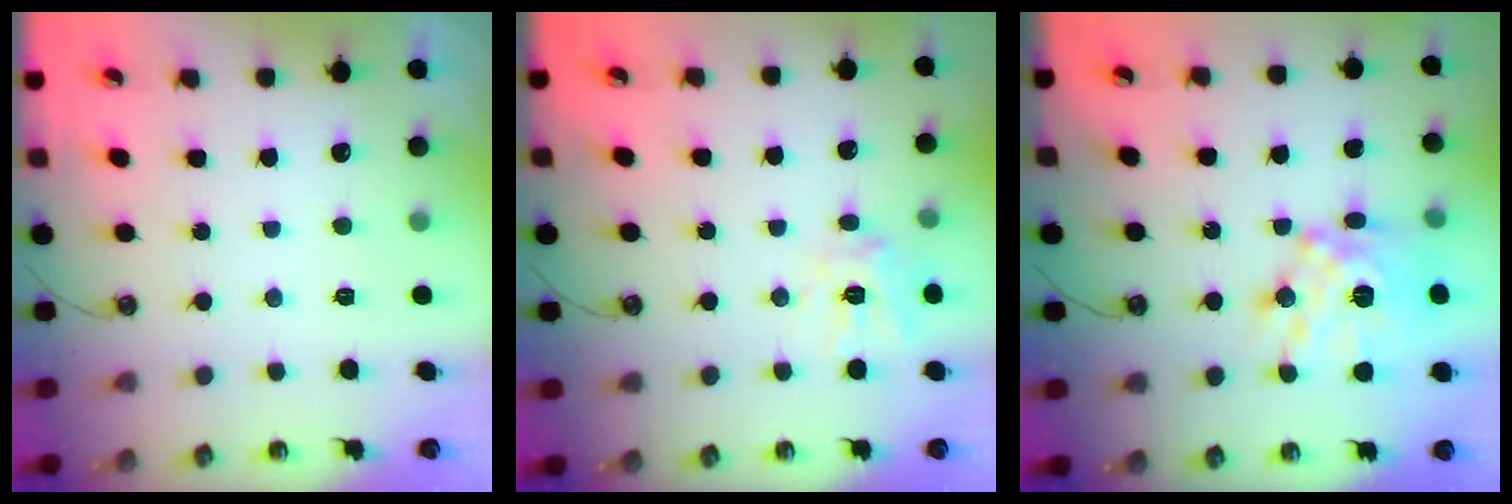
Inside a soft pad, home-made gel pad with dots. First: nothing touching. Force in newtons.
{"total": 11.8, "press": 11.7, "slide": 1.2}
{"total": 16.4, "press": 16.3, "slide": 1.8}